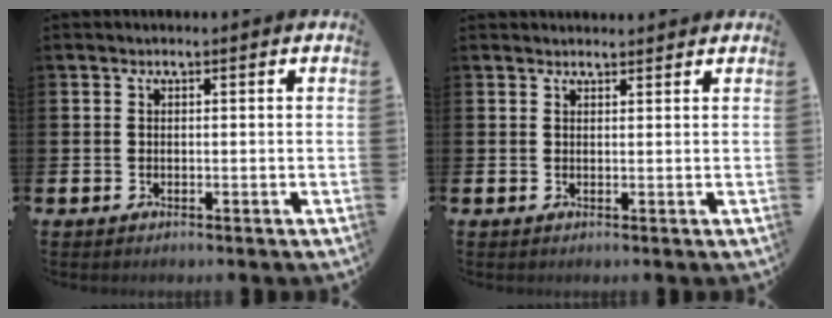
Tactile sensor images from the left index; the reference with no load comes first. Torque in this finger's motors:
{"motor_torque": [0.05, -0.27, 0.08, 0.04]}